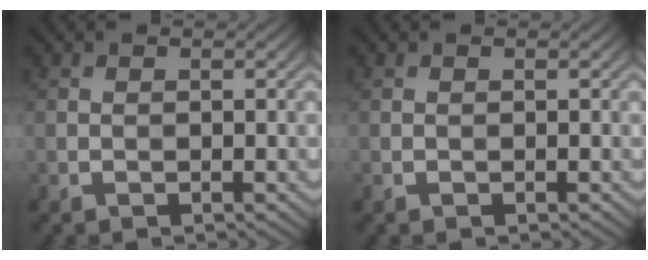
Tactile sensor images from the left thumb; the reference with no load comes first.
{"total": 0.0}